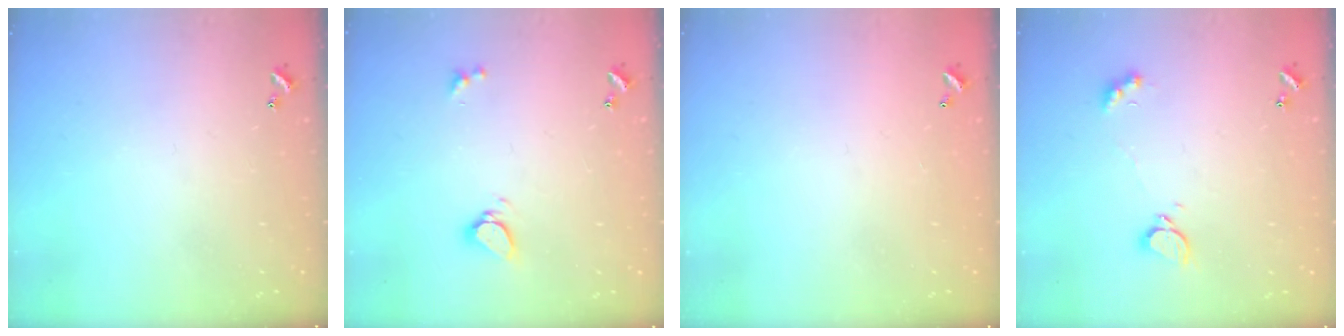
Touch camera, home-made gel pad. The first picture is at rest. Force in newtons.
{"total": 4.4, "press": 4.4, "slide": 0.6}
{"total": 2.8, "press": 2.8, "slide": 0.1}
{"total": 2.5, "press": 2.4, "slide": 0.5}